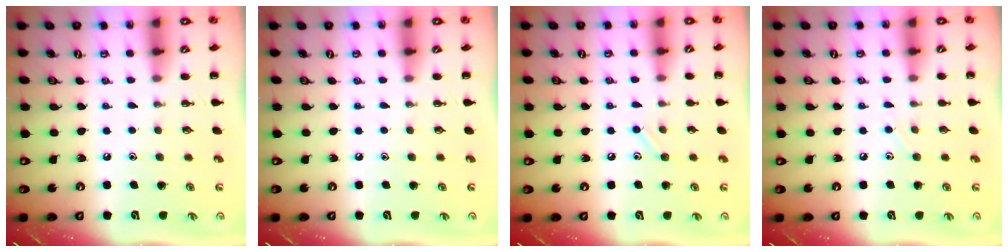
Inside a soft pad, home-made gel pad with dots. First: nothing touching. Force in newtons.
{"total": 0.0}
{"total": 7.0, "press": 6.8, "slide": 1.9}
{"total": 4.4, "press": 4.2, "slide": 1.6}